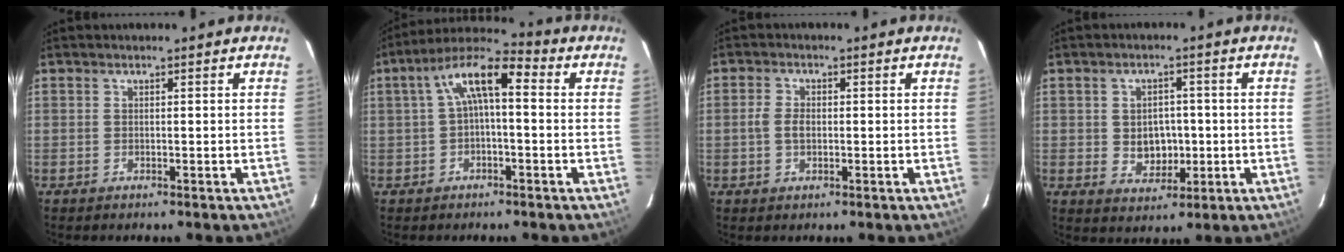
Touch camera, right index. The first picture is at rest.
{"total": 9.0, "force": [0.9, 3.2, 8.3], "torque": [-0.159, 0.033, 0.013]}
{"total": 3.0, "force": [-0.4, 1.8, 2.3], "torque": [-0.048, 0.007, -0.006]}
{"total": 5.7, "force": [-0.4, 4.7, 3.2], "torque": [-0.060, 0.005, 0.008]}